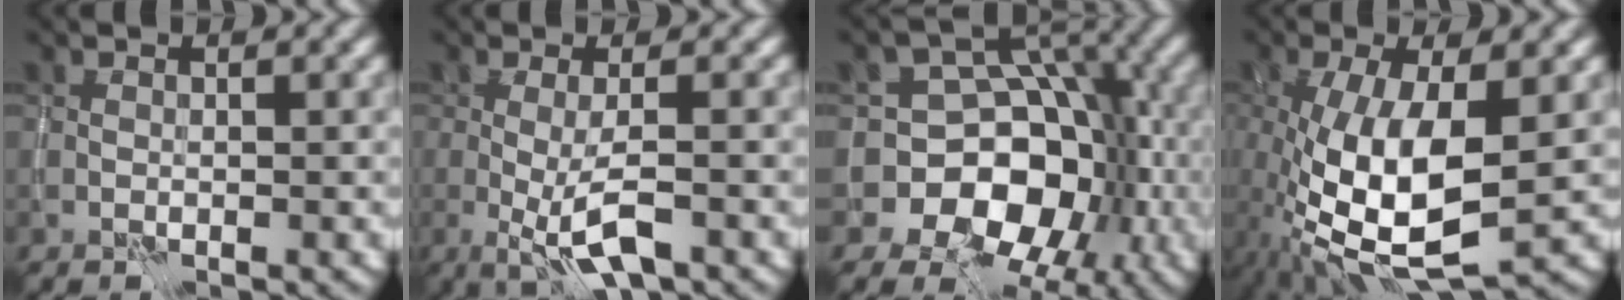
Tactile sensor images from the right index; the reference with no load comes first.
{"total": 3.7, "force": [-1.1, 0.7, 3.5], "torque": [-0.067, -0.009, -0.019]}
{"total": 11.8, "force": [-3.8, 9.6, 5.6], "torque": [-0.049, 0.026, -0.102]}
{"total": 10.3, "force": [-1.7, 4.0, 9.4], "torque": [-0.199, -0.020, -0.028]}